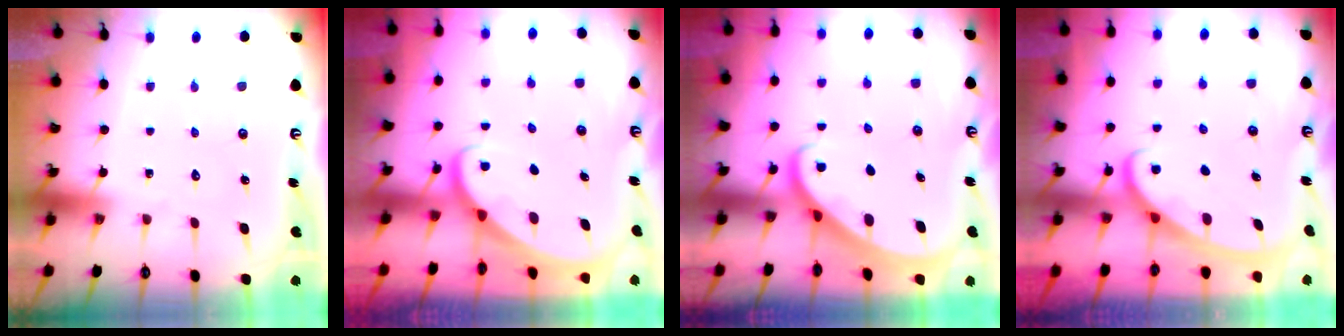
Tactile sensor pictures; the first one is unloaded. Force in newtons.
{"total": 2.2, "press": 2.2, "slide": 0.2}
{"total": 2.5, "press": 2.5, "slide": 0.2}
{"total": 2.8, "press": 2.8, "slide": 0.4}